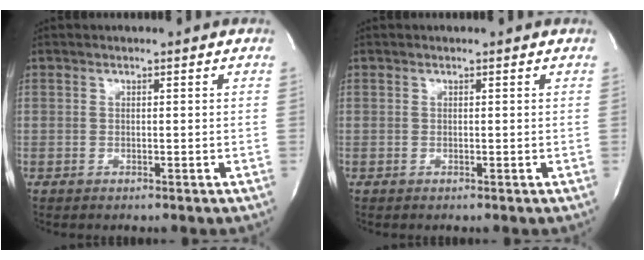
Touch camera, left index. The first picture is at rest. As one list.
[{"total": 0.0}]